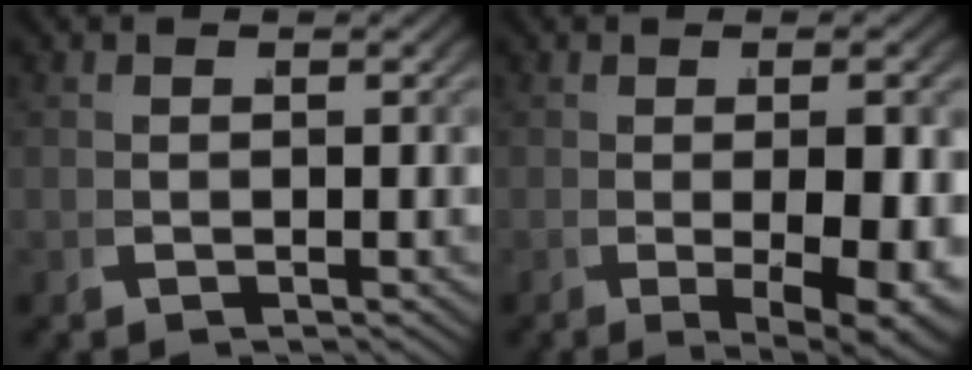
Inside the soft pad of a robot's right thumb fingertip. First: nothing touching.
{"total": 7.2, "force": [-1.2, 3.1, 6.3], "torque": [-0.099, -0.012, -0.010]}